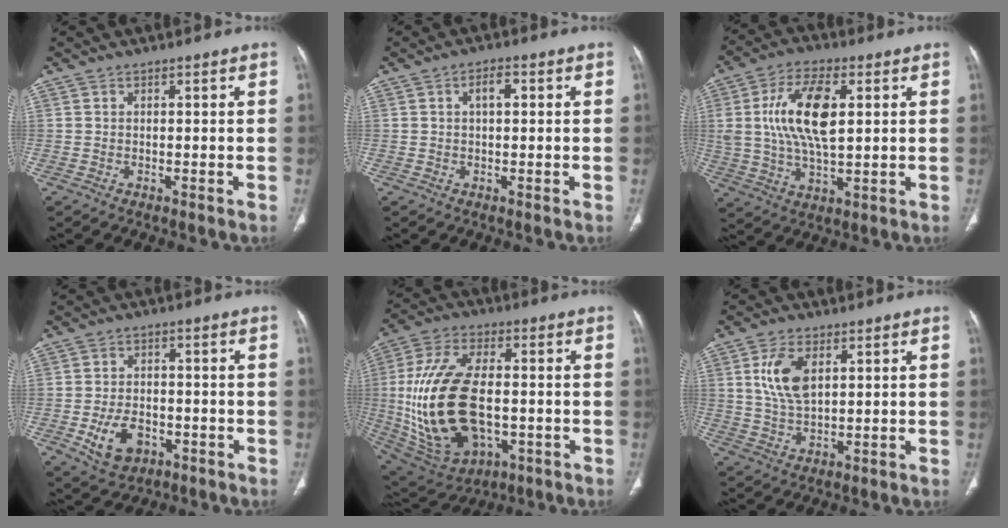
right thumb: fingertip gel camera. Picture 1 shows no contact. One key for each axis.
{"total": 2.7, "fx": 0.6, "fy": 1.3, "fz": 2.3, "tx": -0.038, "ty": 0.008, "tz": 0.008}
{"total": 14.4, "fx": 2.9, "fy": 6.8, "fz": 12.4, "tx": -0.239, "ty": -0.002, "tz": 0.054}
{"total": 7.7, "fx": -2.8, "fy": 5.2, "fz": 5.0, "tx": -0.078, "ty": 0.013, "tz": -0.037}
{"total": 24.4, "fx": -2.3, "fy": 13.6, "fz": 20.1, "tx": -0.406, "ty": 0.002, "tz": -0.016}
{"total": 8.1, "fx": 2.6, "fy": 4.2, "fz": 6.4, "tx": -0.127, "ty": -0.010, "tz": 0.055}